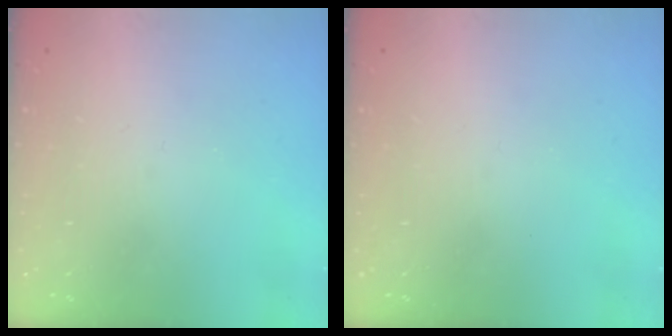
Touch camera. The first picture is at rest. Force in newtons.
{"total": 0.0}